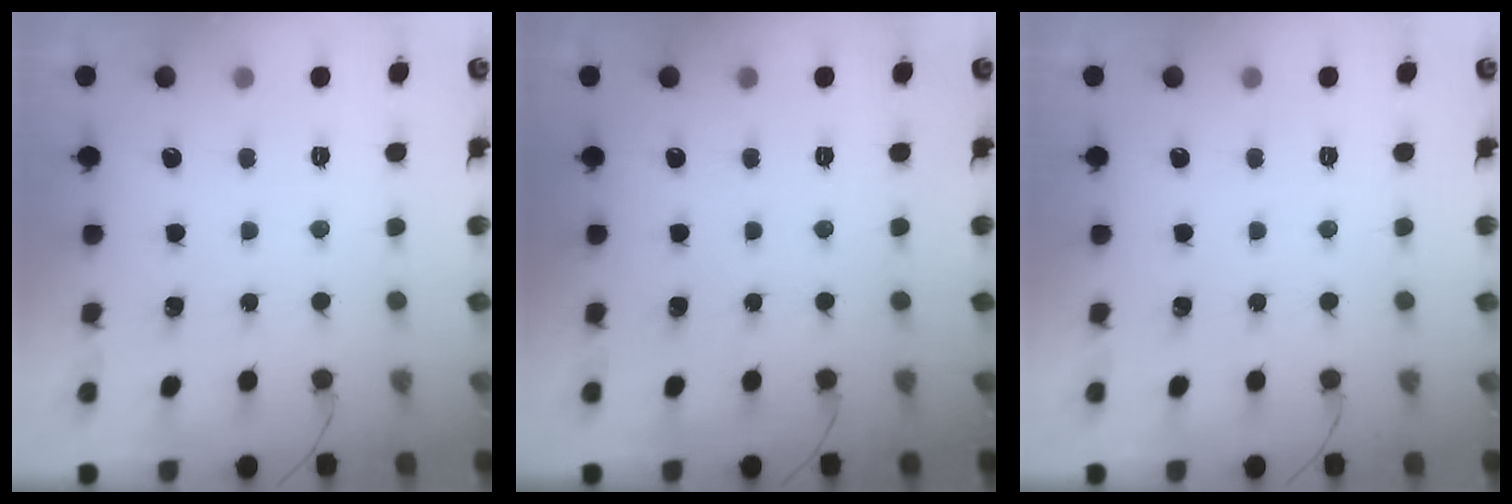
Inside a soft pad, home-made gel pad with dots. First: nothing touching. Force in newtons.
{"total": 0.0}
{"total": 0.0}